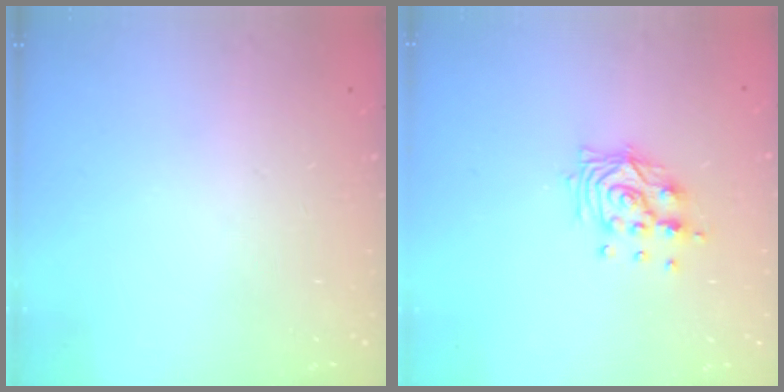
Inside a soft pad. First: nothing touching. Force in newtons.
{"total": 11.1, "press": 11.1, "slide": 0.9}